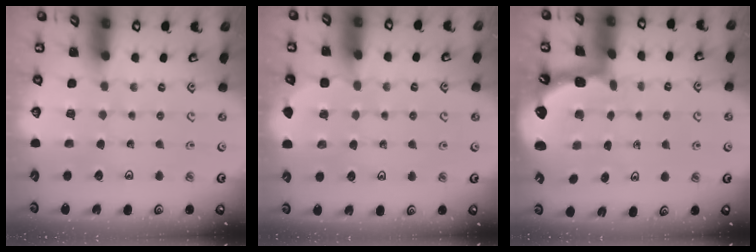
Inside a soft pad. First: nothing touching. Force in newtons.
{"total": 2.7, "press": 2.7, "slide": 0.3}
{"total": 1.2, "press": 1.2, "slide": 0.1}